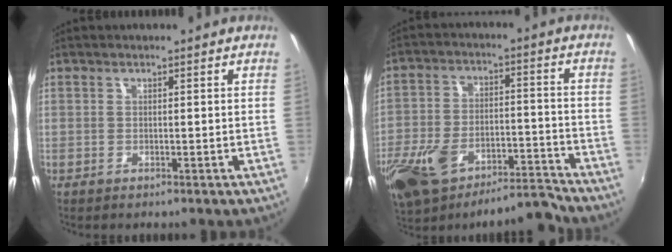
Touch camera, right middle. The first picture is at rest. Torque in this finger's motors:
{"motor_torque": [1.08, -1.06, 0.54, 0.18]}